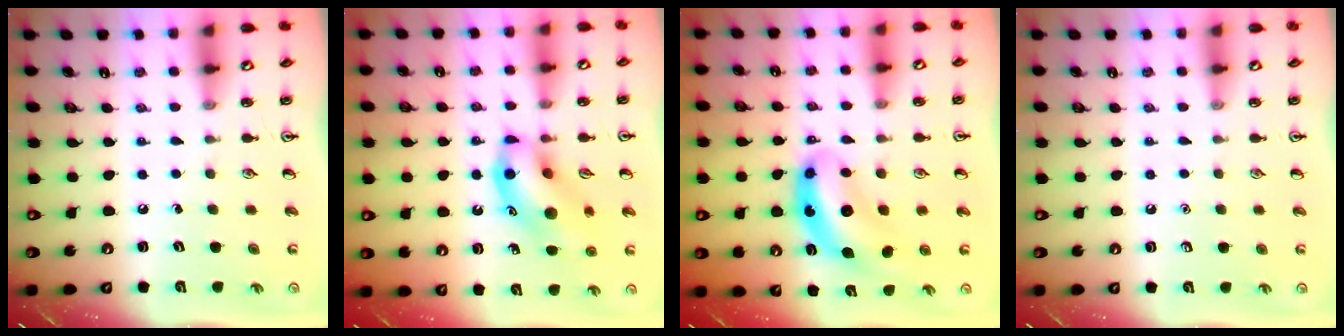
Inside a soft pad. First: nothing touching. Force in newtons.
{"total": 12.6, "press": 12.3, "slide": 2.7}
{"total": 8.8, "press": 8.4, "slide": 2.7}
{"total": 0.0}